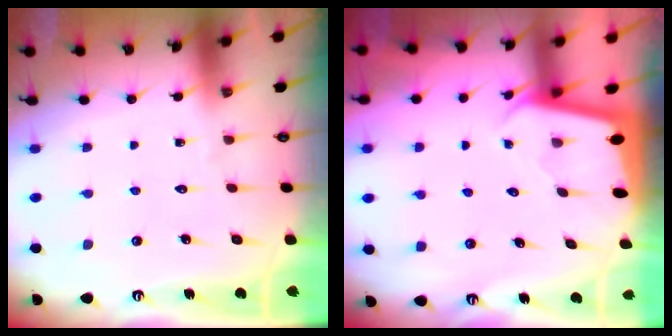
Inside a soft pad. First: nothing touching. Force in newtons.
{"total": 1.9, "press": 1.9, "slide": 0.1}